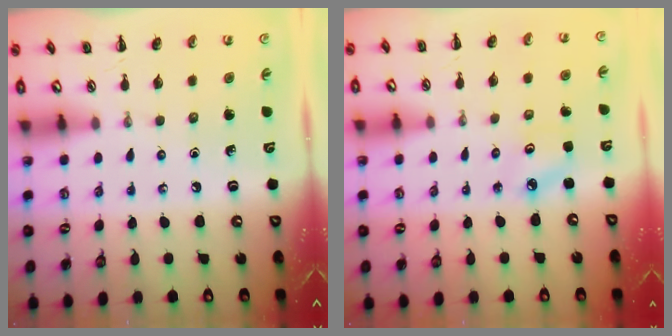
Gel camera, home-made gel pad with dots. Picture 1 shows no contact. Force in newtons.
{"total": 2.6, "press": 2.5, "slide": 0.6}